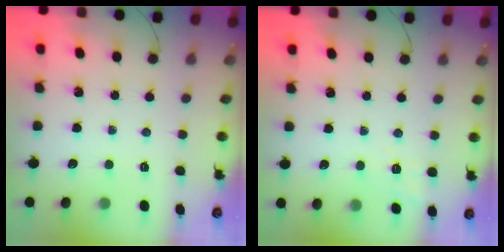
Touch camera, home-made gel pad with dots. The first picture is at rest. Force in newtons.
{"total": 2.1, "press": 0.6, "slide": 2.0}